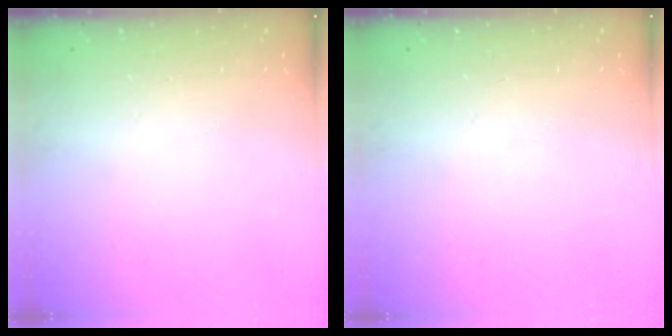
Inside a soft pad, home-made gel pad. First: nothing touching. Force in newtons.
{"total": 0.0}